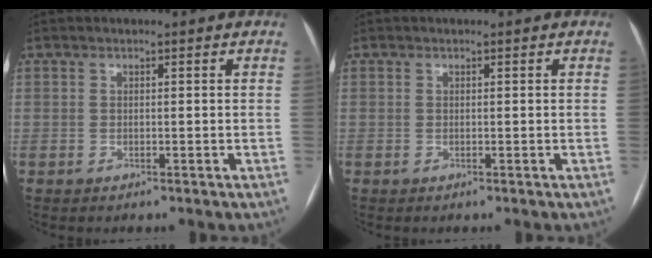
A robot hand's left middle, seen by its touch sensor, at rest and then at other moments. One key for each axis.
{"total": 0.0}